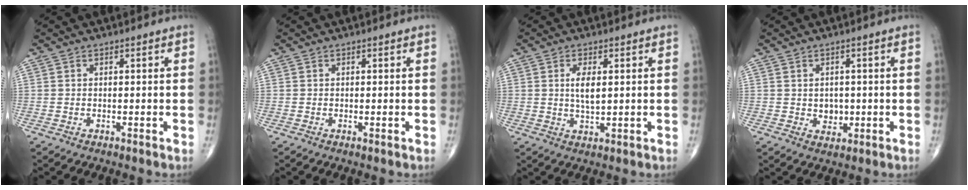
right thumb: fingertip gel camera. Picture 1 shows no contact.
{"total": 0.0}
{"total": 4.4, "force": [0.9, 1.7, 3.9], "torque": [-0.072, -0.010, 0.017]}
{"total": 2.9, "force": [-0.1, 2.4, 1.7], "torque": [-0.009, 0.001, 0.003]}